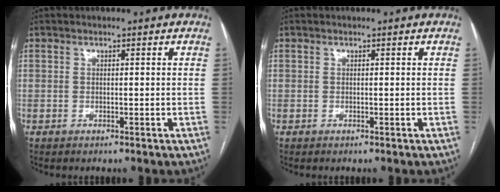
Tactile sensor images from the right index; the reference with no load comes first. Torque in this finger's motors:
{"motor_torque": [0.00, 0.00, 0.00, 0.00]}